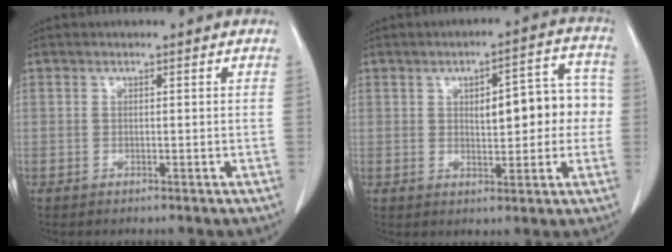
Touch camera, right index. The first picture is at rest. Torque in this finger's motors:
{"motor_torque": [0.36, 0.21, 0.13, 0.05]}